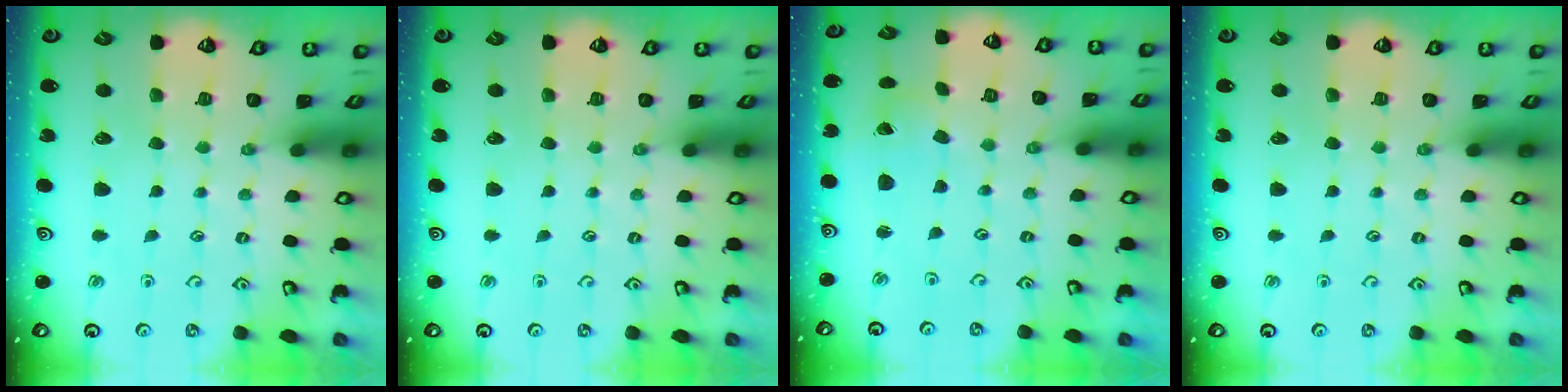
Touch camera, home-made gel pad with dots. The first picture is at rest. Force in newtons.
{"total": 0.0}
{"total": 2.8, "press": 2.8, "slide": 0.1}
{"total": 0.0}